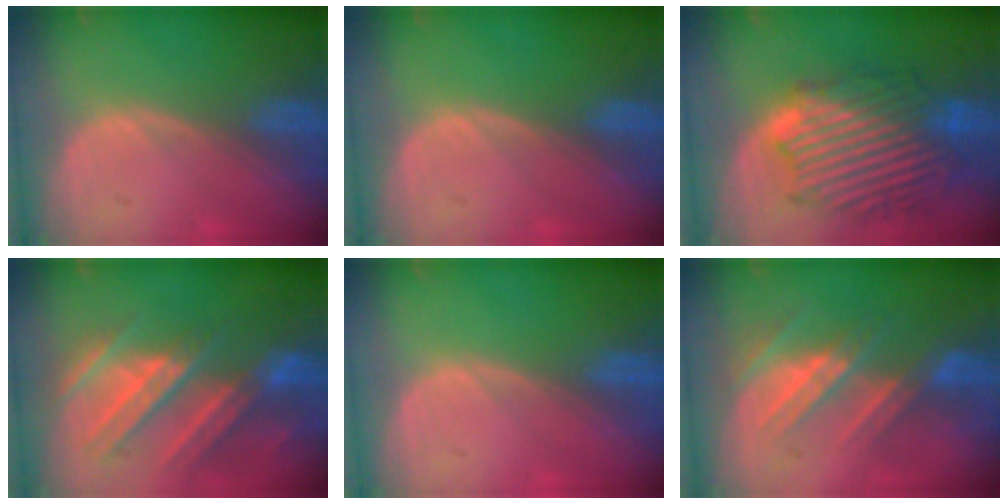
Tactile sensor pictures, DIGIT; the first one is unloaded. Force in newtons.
{"total": 0.0}
{"total": 13.1, "press": 13.0, "slide": 1.1}
{"total": 10.4, "press": 9.6, "slide": 4.0}
{"total": 0.0}
{"total": 7.8, "press": 7.4, "slide": 2.6}